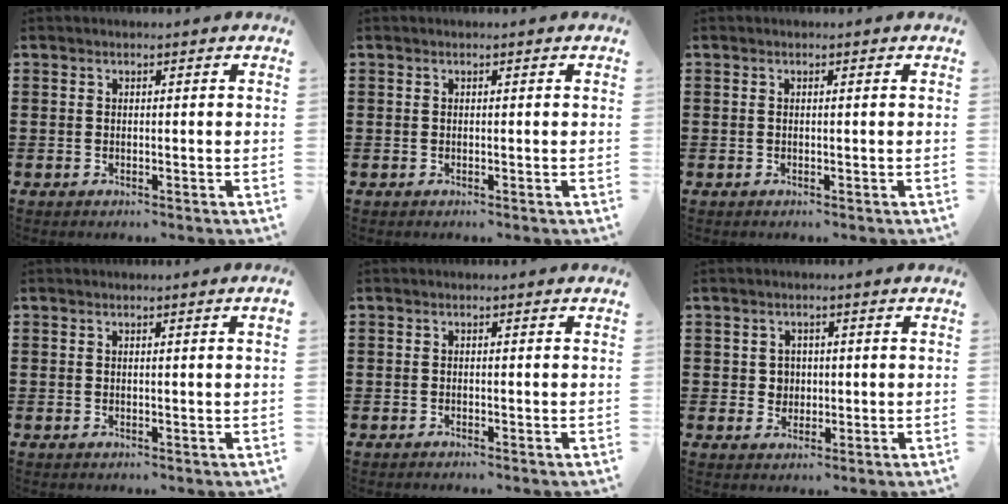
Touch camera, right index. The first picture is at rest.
{"total": 0.0}
{"total": 0.0}
{"total": 0.6, "force": [0.2, -0.3, 0.5], "torque": [-0.008, -0.004, 0.002]}
{"total": 0.6, "force": [-0.6, -0.1, 0.1], "torque": [-0.003, -0.004, -0.011]}
{"total": 2.1, "force": [0.3, 2.0, 0.6], "torque": [-0.019, 0.009, 0.003]}